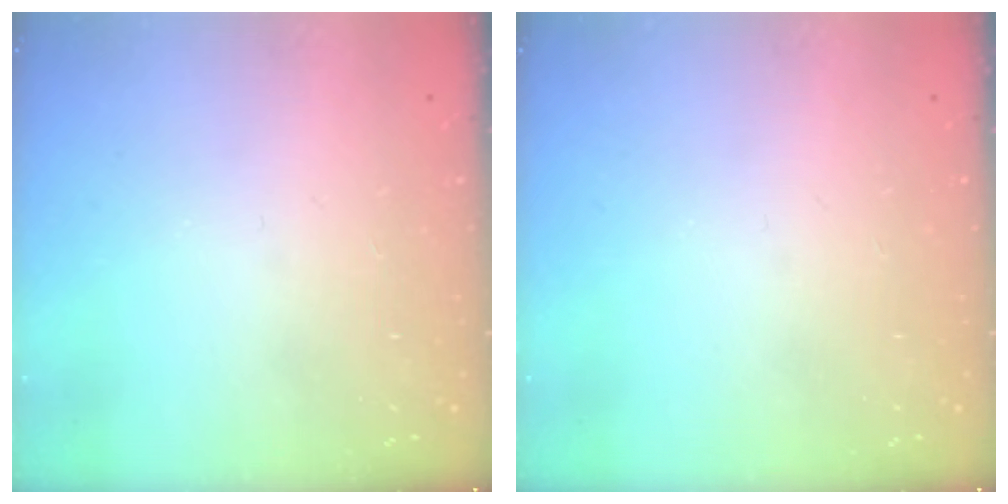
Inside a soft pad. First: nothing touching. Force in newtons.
{"total": 0.0}